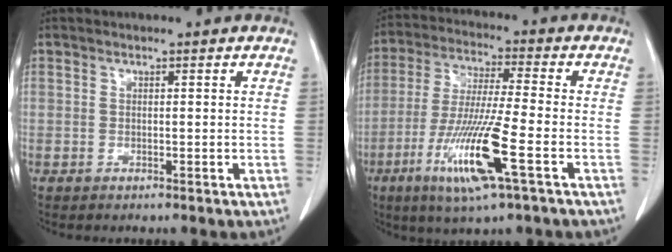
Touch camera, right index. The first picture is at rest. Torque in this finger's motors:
{"motor_torque": [1.82, -0.31, 0.97, 0.19]}